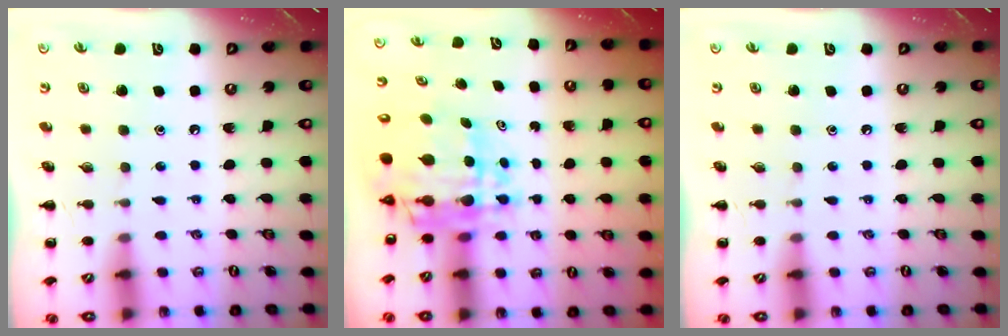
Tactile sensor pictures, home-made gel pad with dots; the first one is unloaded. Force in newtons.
{"total": 9.9, "press": 9.5, "slide": 2.7}
{"total": 0.0}